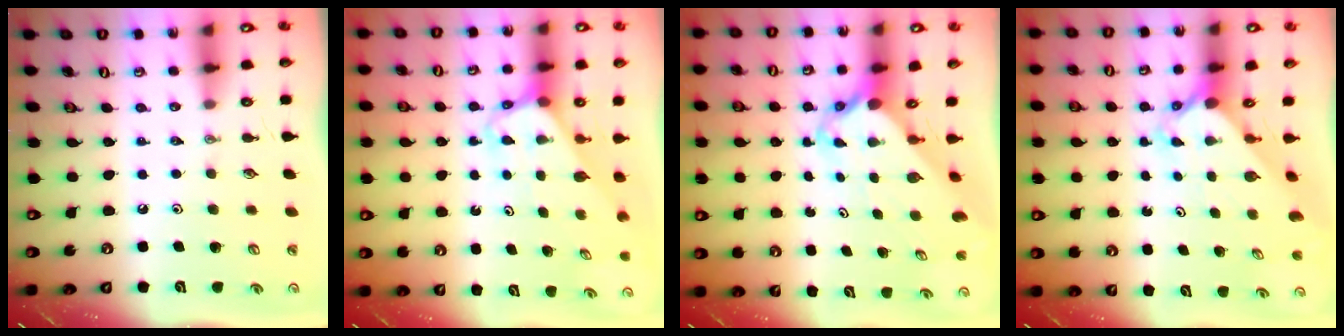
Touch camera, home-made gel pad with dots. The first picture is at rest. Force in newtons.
{"total": 3.2, "press": 3.2, "slide": 0.2}
{"total": 3.9, "press": 3.8, "slide": 0.4}
{"total": 2.6, "press": 2.6, "slide": 0.3}